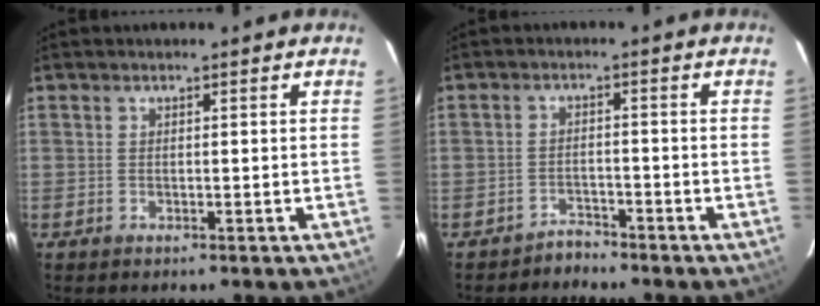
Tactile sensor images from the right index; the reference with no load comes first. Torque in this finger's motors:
{"motor_torque": [-0.04, -0.02, -0.20, -0.14]}